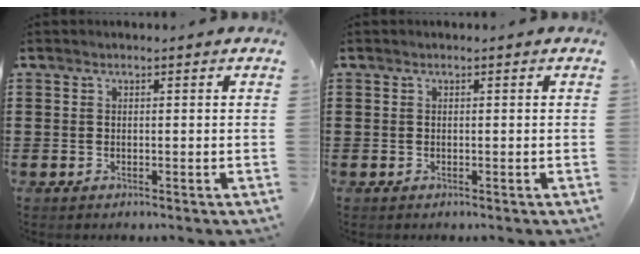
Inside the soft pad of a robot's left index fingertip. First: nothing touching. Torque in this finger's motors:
{"motor_torque": [0.00, 0.00, 0.00, 0.00]}